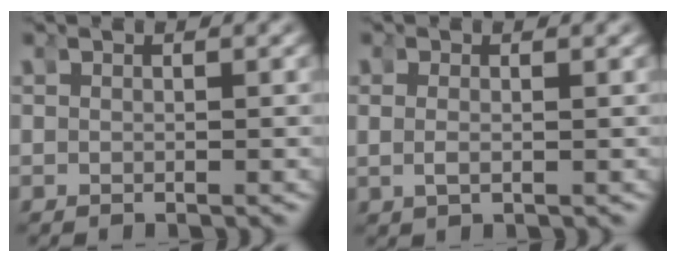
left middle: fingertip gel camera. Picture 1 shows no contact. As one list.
[{"total": 1.3, "force": [0.1, 0.7, 1.1], "torque": [-0.033, -0.009, 0.007]}]